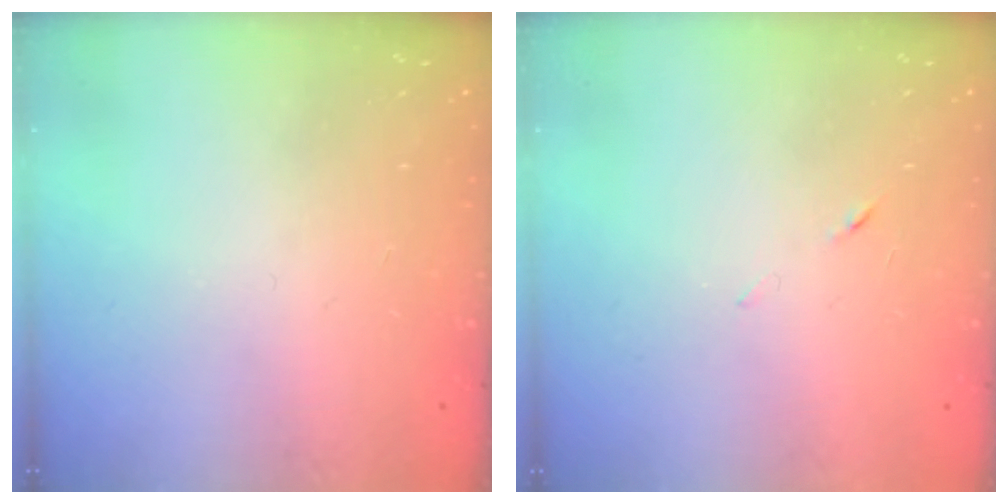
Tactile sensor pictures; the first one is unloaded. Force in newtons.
{"total": 4.5, "press": 4.5, "slide": 0.6}